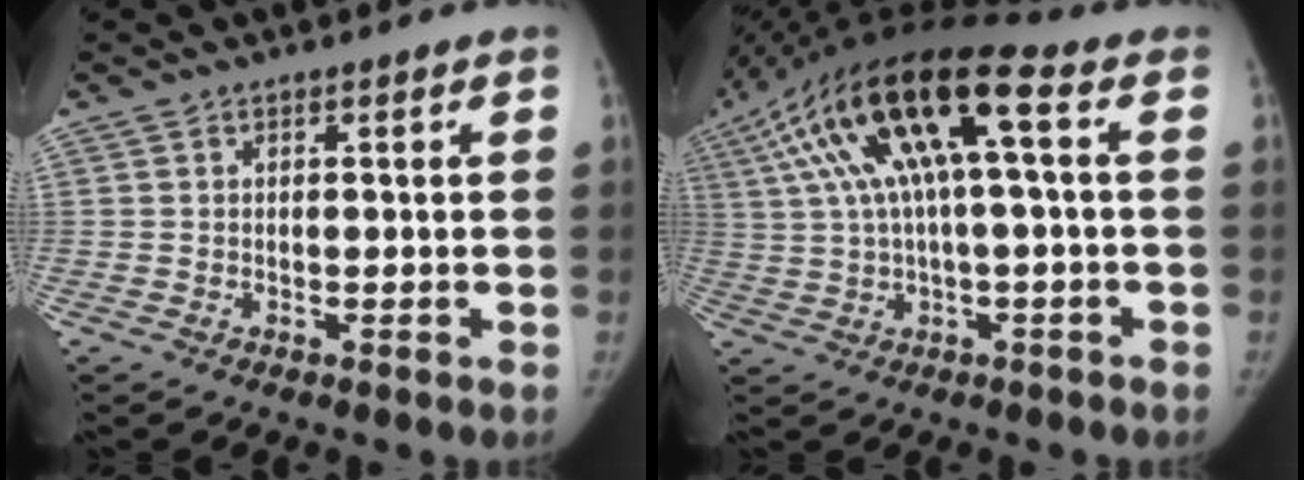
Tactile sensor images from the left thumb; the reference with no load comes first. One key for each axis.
{"total": 18.0, "fx": 4.4, "fy": 4.8, "fz": 16.8, "tx": -0.340, "ty": 0.044, "tz": 0.075}